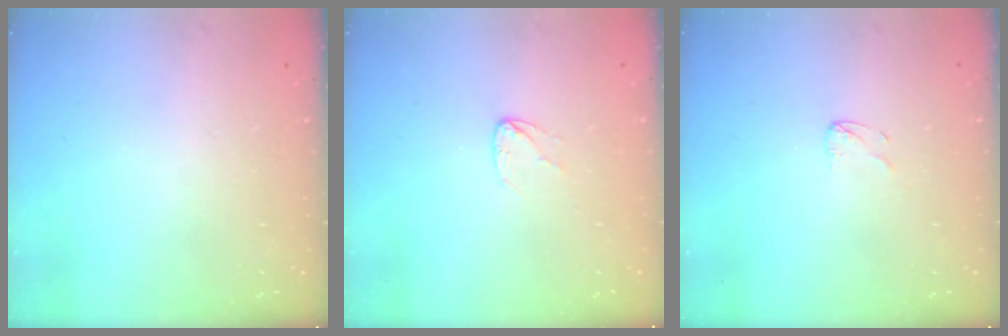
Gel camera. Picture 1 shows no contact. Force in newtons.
{"total": 3.6, "press": 3.6, "slide": 0.3}
{"total": 2.6, "press": 2.6, "slide": 0.2}